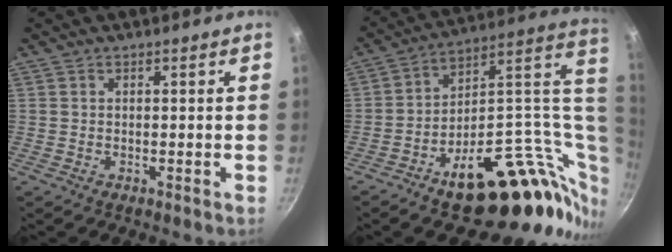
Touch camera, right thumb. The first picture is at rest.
{"total": 28.5, "force": [1.3, 15.5, 23.9], "torque": [-0.298, 0.017, 0.041]}